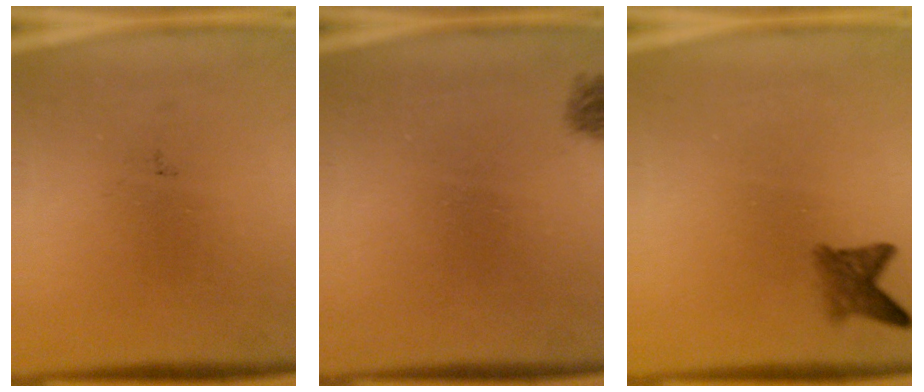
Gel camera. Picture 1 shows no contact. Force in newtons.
{"total": 1.0}
{"total": 2.5}